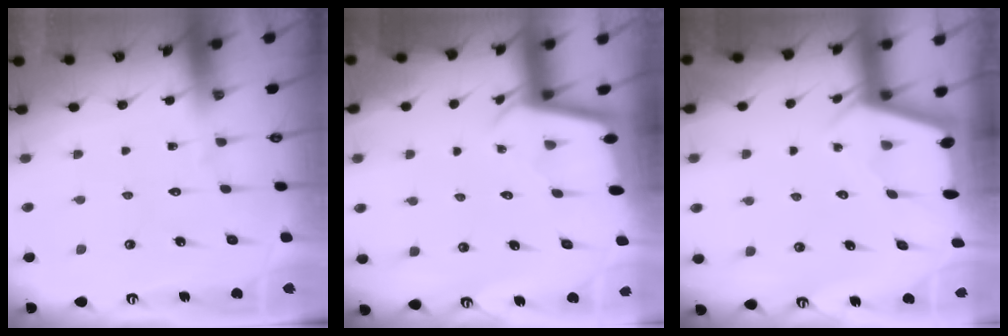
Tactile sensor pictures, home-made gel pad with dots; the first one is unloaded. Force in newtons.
{"total": 2.1, "press": 2.1, "slide": 0.1}
{"total": 2.4, "press": 2.4, "slide": 0.2}